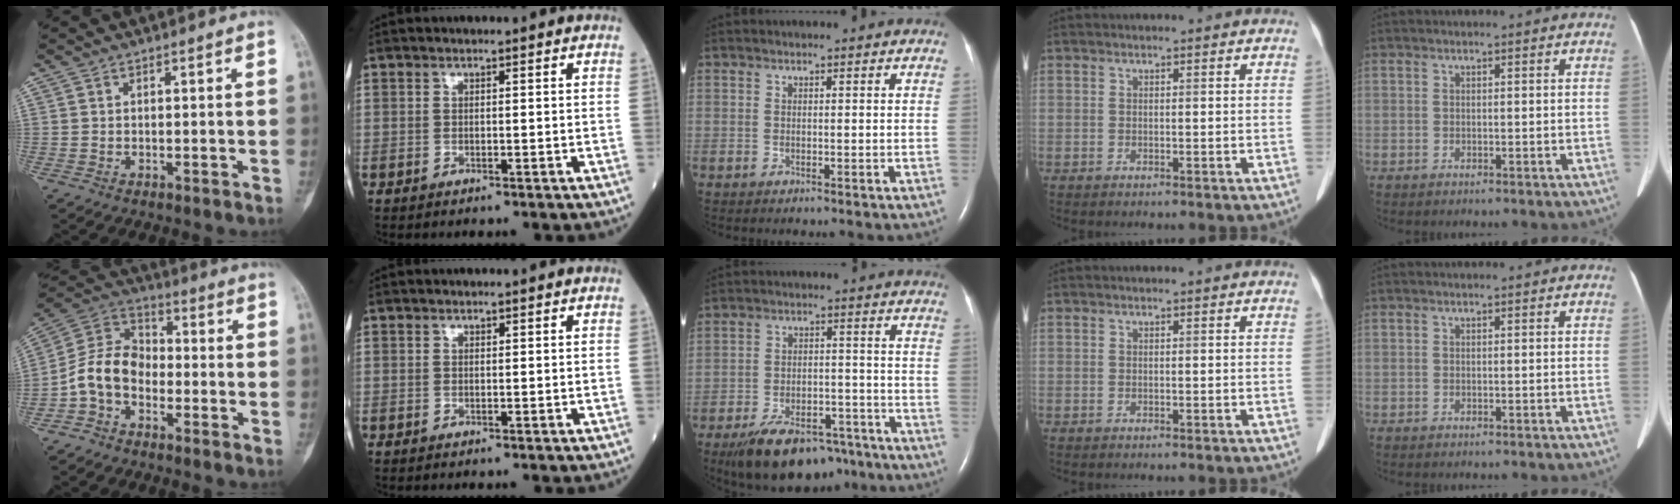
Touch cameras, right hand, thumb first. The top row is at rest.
{"thumb": {"total": 9.9, "force": [-3.5, 7.1, 6.0], "torque": [-0.104, 0.050, -0.083]}, "middle": {"total": 14.0, "force": [-10.6, 6.1, 6.8], "torque": [-0.105, 0.010, -0.163]}}